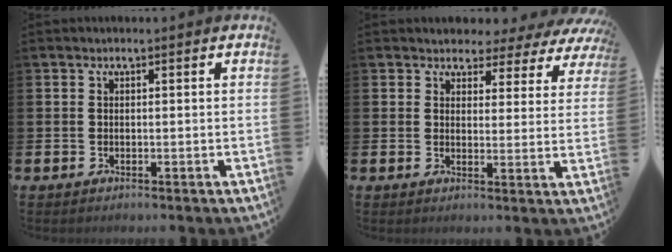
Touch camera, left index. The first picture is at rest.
{"total": 3.0, "force": [2.6, 1.6, 0.1], "torque": [-0.014, -0.026, 0.039]}